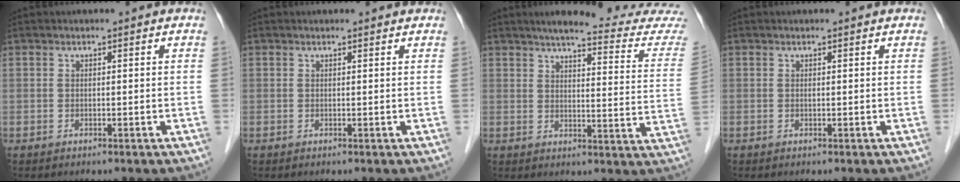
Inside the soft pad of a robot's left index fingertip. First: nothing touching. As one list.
[{"total": 1.1, "force": [1.0, 0.2, 0.0], "torque": [-0.012, 0.002, 0.008]}, {"total": 18.7, "force": [17.4, 0.5, 6.7], "torque": [-0.077, -0.070, 0.195]}, {"total": 0.0}]